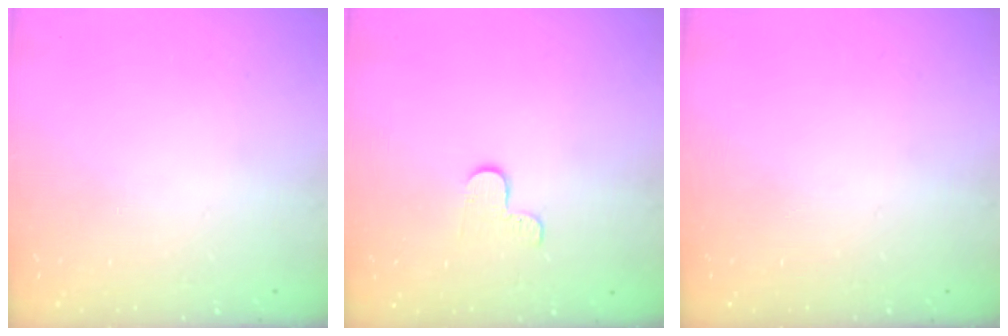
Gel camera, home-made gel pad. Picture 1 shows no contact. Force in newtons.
{"total": 3.8, "press": 3.8, "slide": 0.4}
{"total": 0.0}